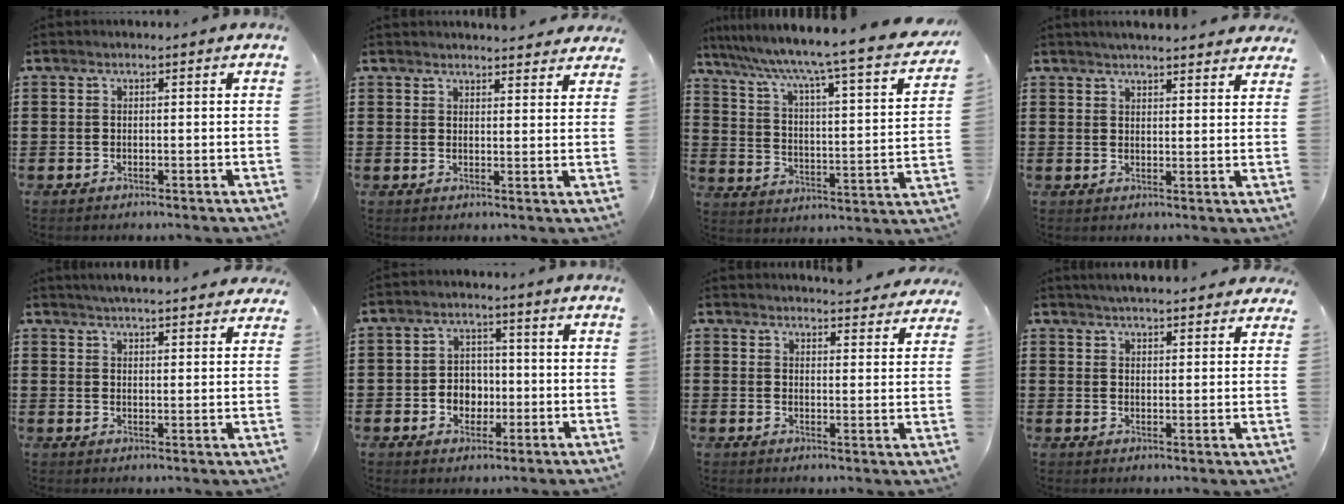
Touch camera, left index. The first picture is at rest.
{"total": 2.9, "force": [2.9, 0.1, 0.2], "torque": [-0.004, -0.012, 0.054]}
{"total": 5.8, "force": [4.5, -0.9, 3.5], "torque": [-0.090, -0.052, 0.059]}
{"total": 3.4, "force": [3.3, -0.2, 0.6], "torque": [-0.021, -0.009, 0.060]}
{"total": 4.0, "force": [3.9, -0.2, 0.6], "torque": [-0.022, -0.015, 0.072]}
{"total": 4.2, "force": [-1.0, 3.6, 1.8], "torque": [-0.037, 0.005, -0.026]}
{"total": 4.0, "force": [4.0, 0.0, 0.3], "torque": [-0.010, -0.023, 0.073]}
{"total": 3.8, "force": [3.7, 0.0, 0.8], "torque": [-0.025, -0.012, 0.068]}